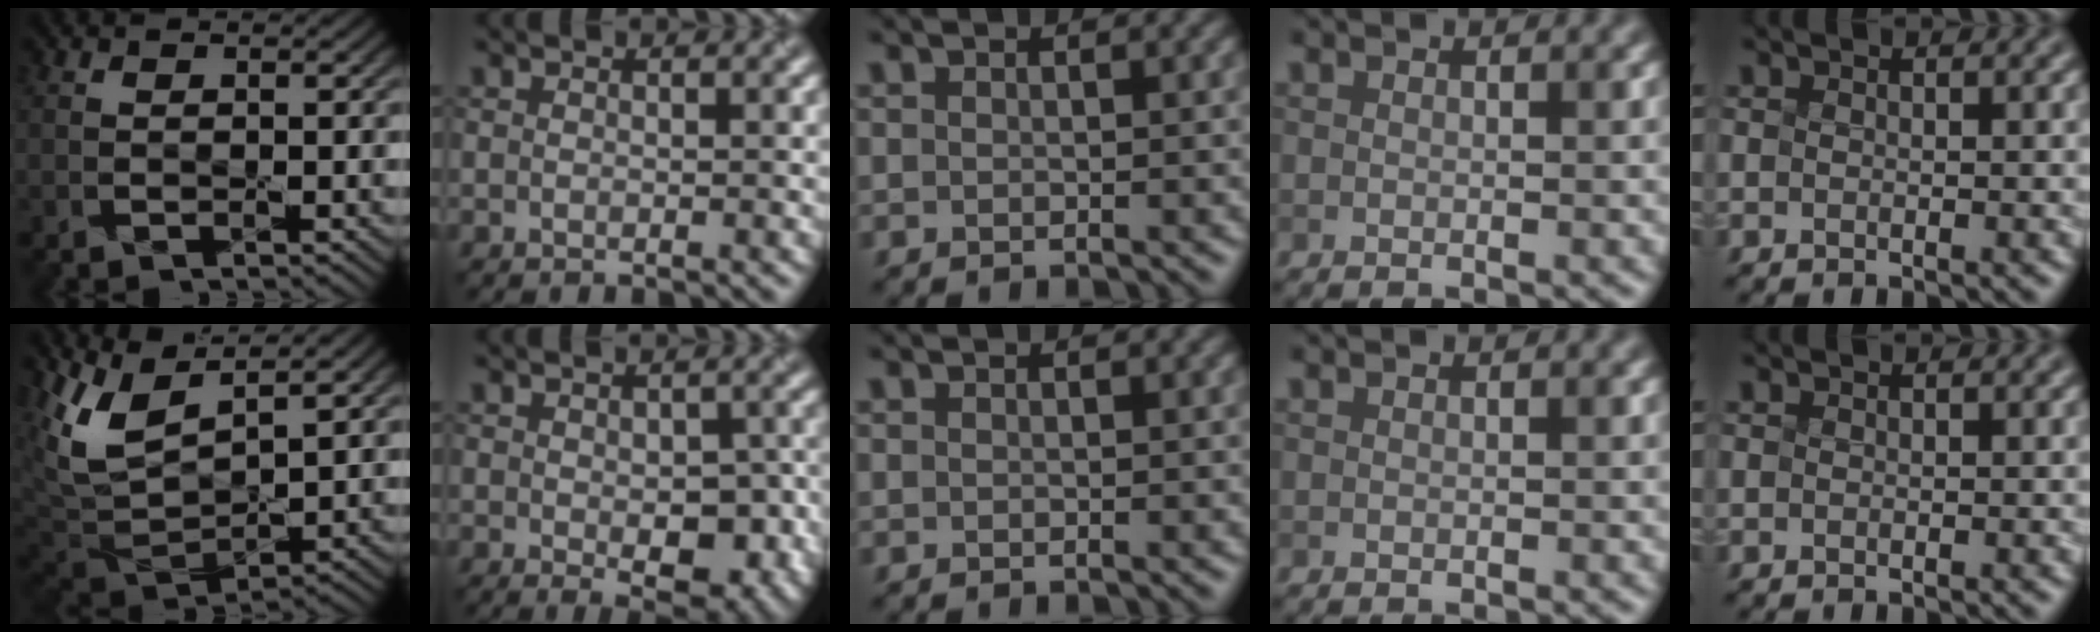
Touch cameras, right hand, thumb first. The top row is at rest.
{"thumb": {"total": 10.5, "force": [6.1, 4.3, 7.4], "torque": [-0.187, 0.004, 0.124]}, "index": {"total": 6.0, "force": [-1.2, 3.0, 5.1], "torque": [-0.070, -0.015, -0.008]}}